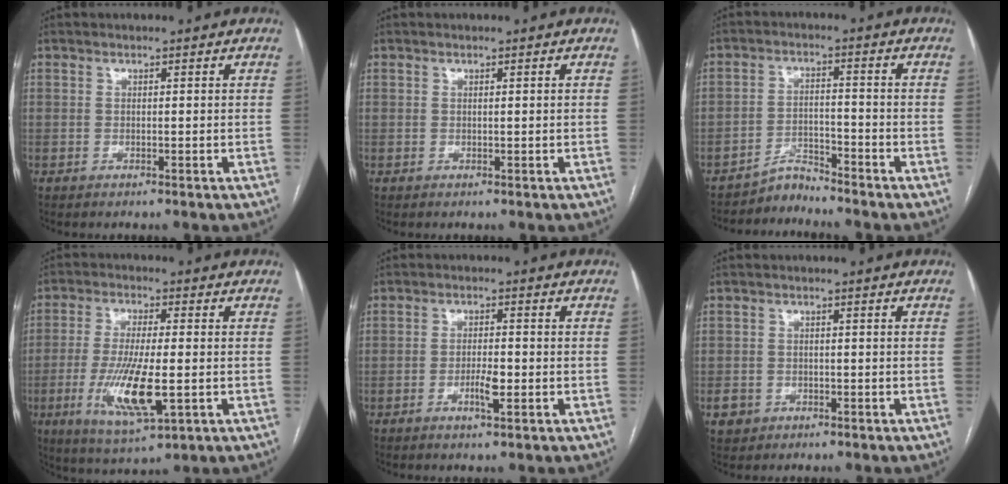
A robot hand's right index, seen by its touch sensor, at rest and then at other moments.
{"total": 0.0}
{"total": 3.6, "force": [-3.5, 0.2, -1.0], "torque": [0.025, 0.000, -0.060]}
{"total": 11.8, "force": [-2.7, 2.3, 11.2], "torque": [-0.226, -0.023, -0.043]}
{"total": 3.5, "force": [-1.3, 0.7, 3.2], "torque": [-0.060, 0.000, -0.021]}
{"total": 2.9, "force": [-1.3, 2.6, 0.3], "torque": [-0.003, 0.009, -0.017]}